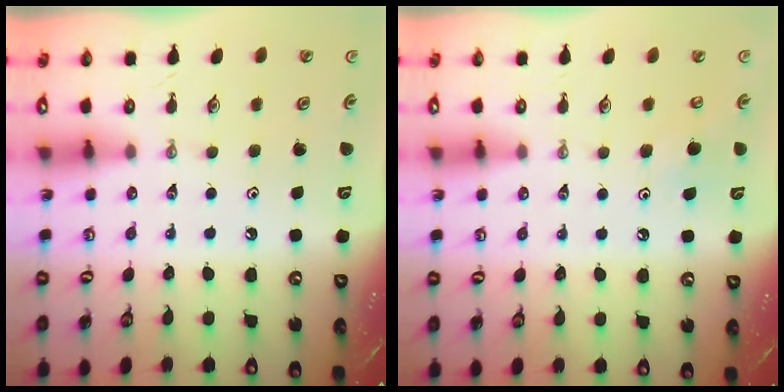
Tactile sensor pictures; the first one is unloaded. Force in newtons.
{"total": 6.5, "press": 6.4, "slide": 0.9}